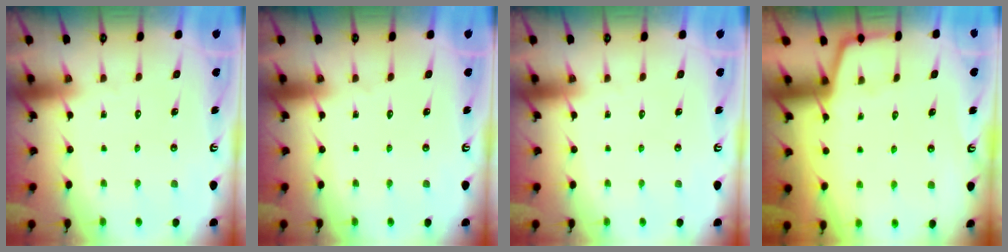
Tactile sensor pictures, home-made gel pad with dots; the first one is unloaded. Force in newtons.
{"total": 0.0}
{"total": 0.0}
{"total": 1.4, "press": 1.3, "slide": 0.3}